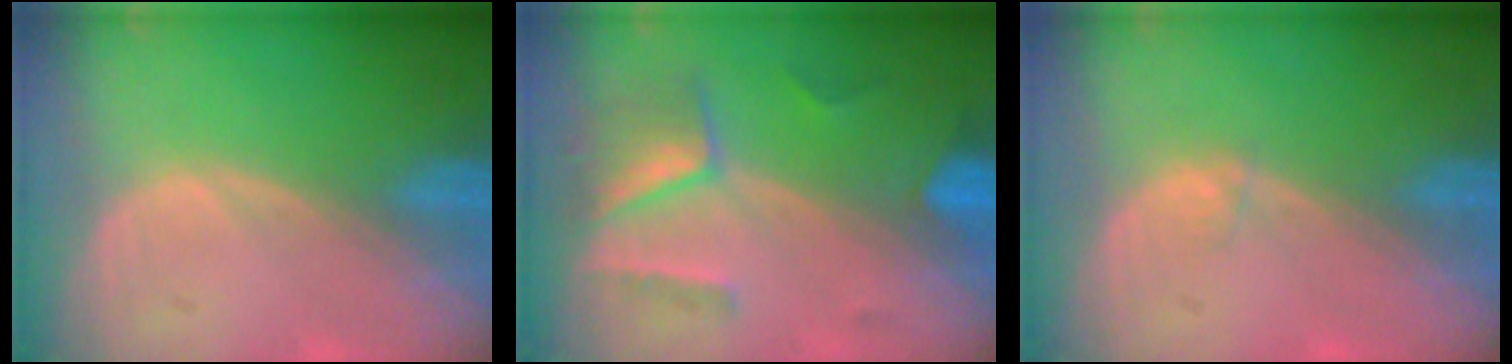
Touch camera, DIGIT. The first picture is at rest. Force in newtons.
{"total": 7.5, "press": 6.6, "slide": 3.4}
{"total": 0.5, "press": 0.5, "slide": 0.2}